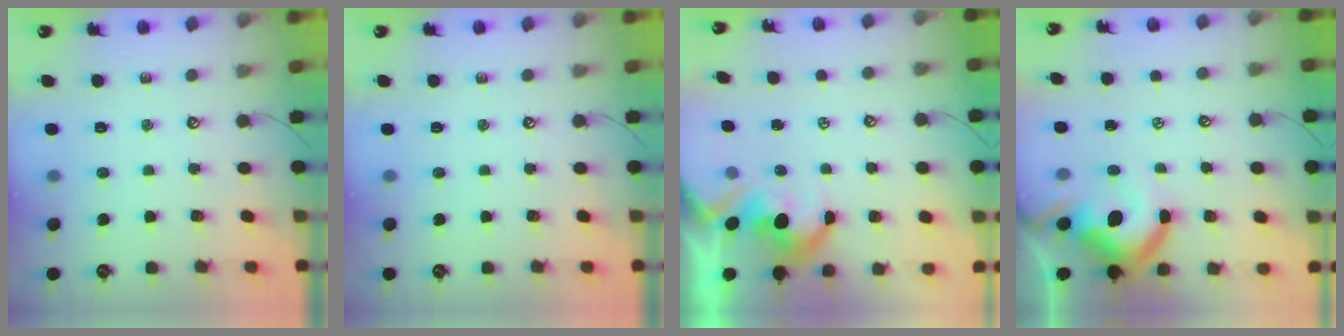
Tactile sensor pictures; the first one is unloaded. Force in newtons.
{"total": 0.0}
{"total": 3.1, "press": 2.9, "slide": 1.0}
{"total": 11.7, "press": 11.5, "slide": 2.0}